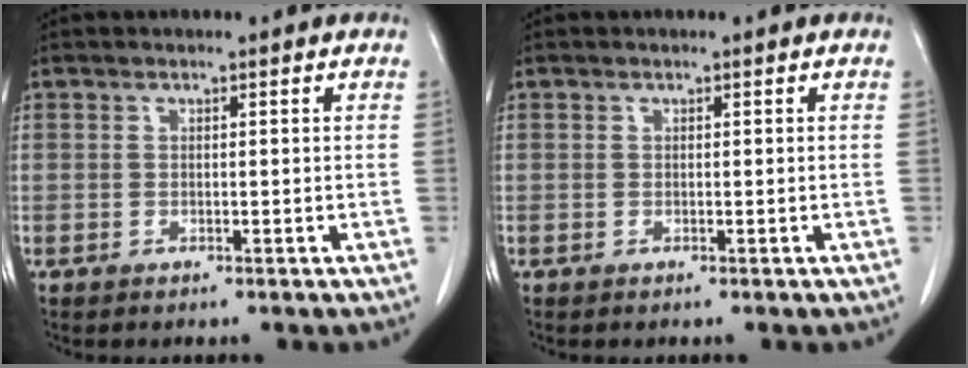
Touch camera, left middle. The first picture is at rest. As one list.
[{"total": 0.0}]